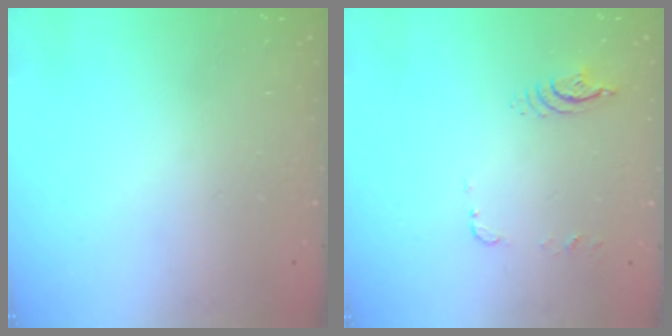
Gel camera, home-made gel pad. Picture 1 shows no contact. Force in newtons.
{"total": 6.7, "press": 6.7, "slide": 0.5}